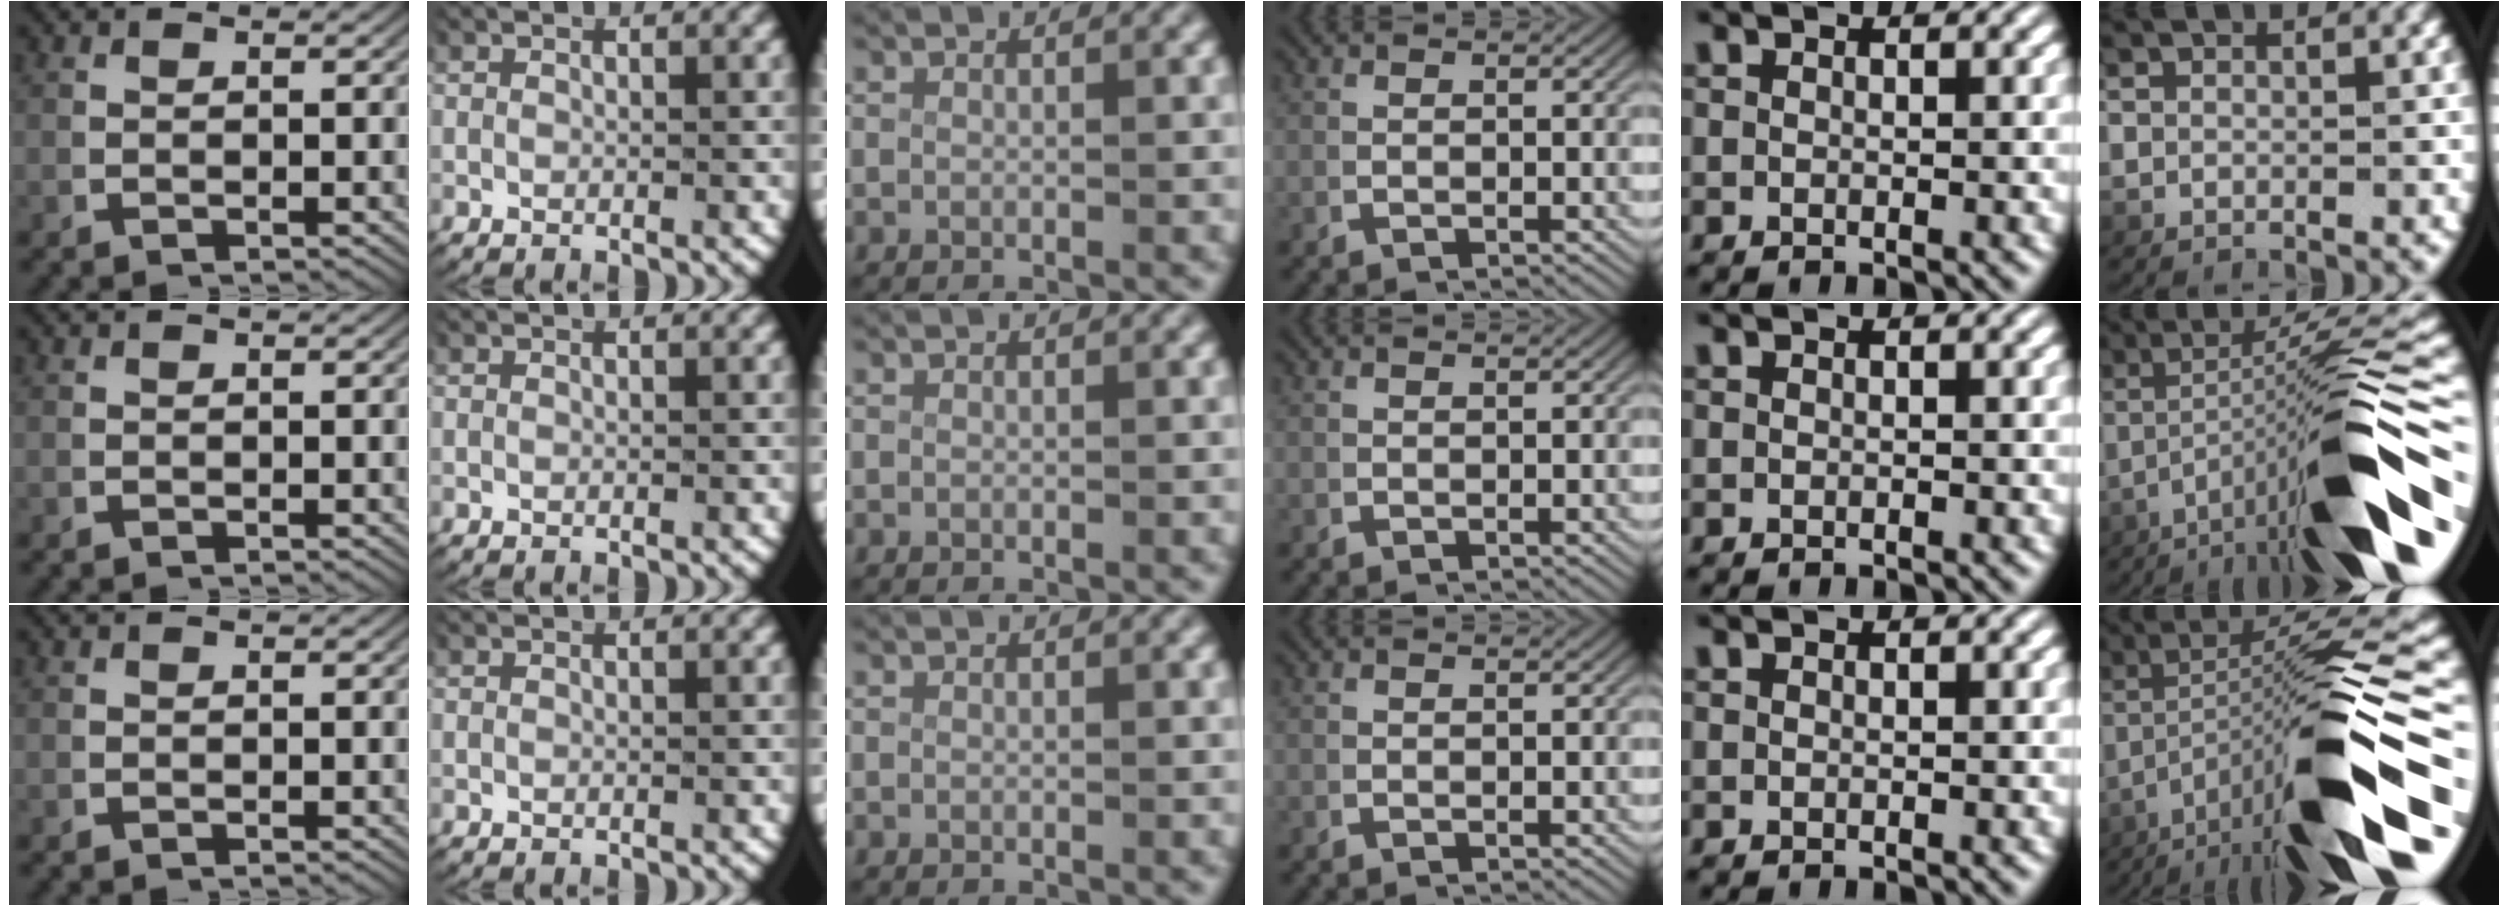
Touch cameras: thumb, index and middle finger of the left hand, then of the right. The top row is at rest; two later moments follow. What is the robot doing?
{"motion": "lift_and_place", "object": "photo album"}